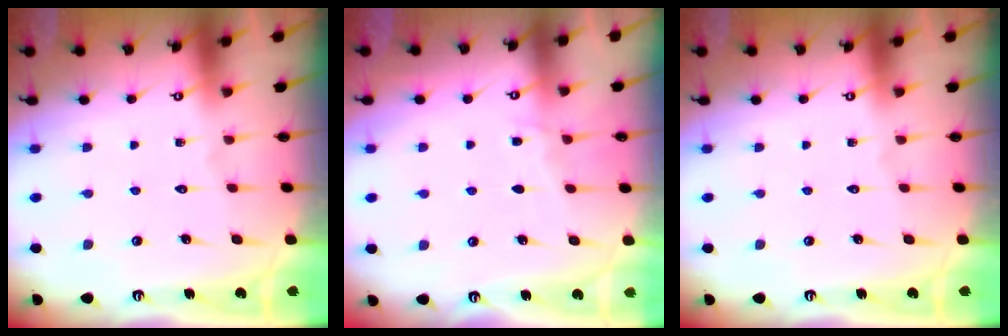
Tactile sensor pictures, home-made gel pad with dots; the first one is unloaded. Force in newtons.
{"total": 5.1, "press": 5.1, "slide": 0.5}
{"total": 0.0}